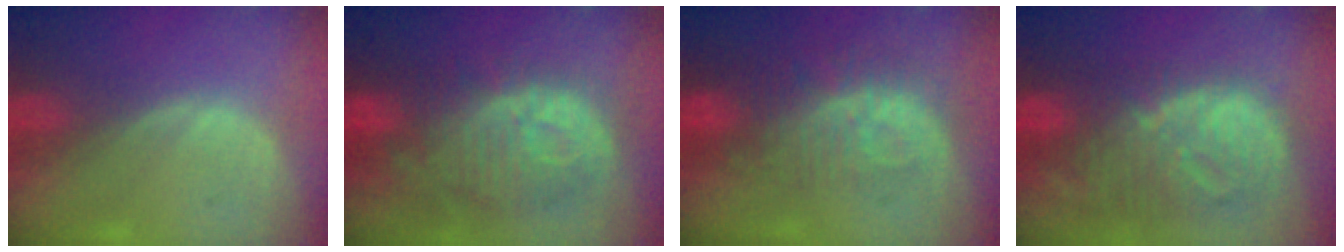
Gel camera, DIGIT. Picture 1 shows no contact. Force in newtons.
{"total": 12.6, "press": 11.2, "slide": 5.7}
{"total": 9.7, "press": 8.7, "slide": 4.1}
{"total": 12.6, "press": 11.0, "slide": 6.2}